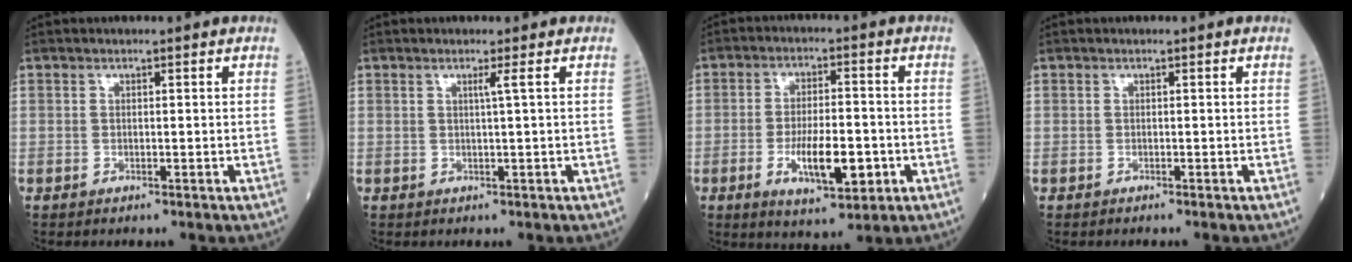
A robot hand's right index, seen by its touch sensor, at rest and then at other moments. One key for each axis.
{"total": 1.0, "fx": 0.3, "fy": -0.5, "fz": 0.9, "tx": -0.022, "ty": -0.004, "tz": 0.009}
{"total": 9.3, "fx": -2.7, "fy": 2.9, "fz": 8.4, "tx": -0.147, "ty": -0.006, "tz": -0.038}
{"total": 0.0}